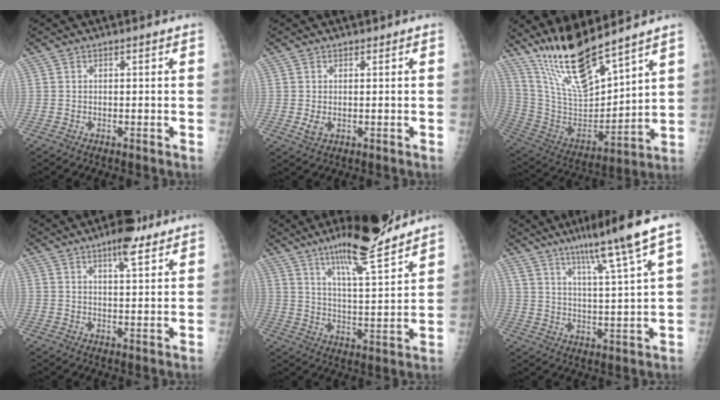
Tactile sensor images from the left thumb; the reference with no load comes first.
{"total": 2.3, "force": [0.0, 1.8, 1.5], "torque": [-0.025, -0.004, 0.002]}
{"total": 17.9, "force": [14.5, 3.8, 9.9], "torque": [-0.158, -0.082, 0.289]}
{"total": 6.4, "force": [4.2, 1.9, 4.4], "torque": [-0.056, -0.022, 0.060]}
{"total": 15.6, "force": [11.9, 2.2, 9.9], "torque": [-0.142, -0.073, 0.196]}
{"total": 11.6, "force": [7.7, -0.2, 8.7], "torque": [-0.141, -0.037, 0.127]}